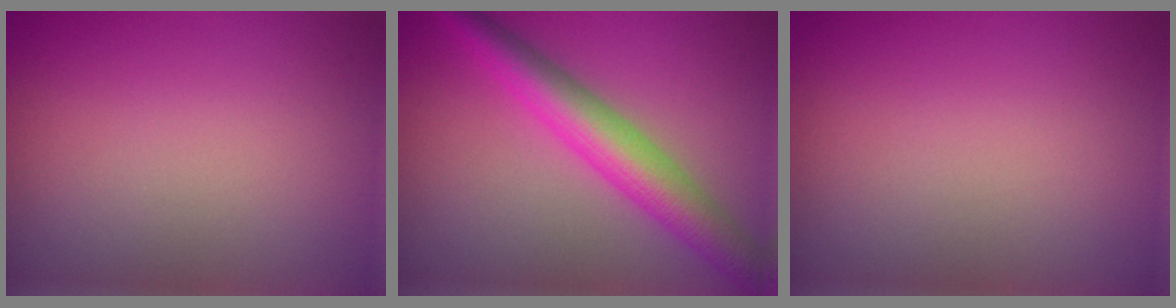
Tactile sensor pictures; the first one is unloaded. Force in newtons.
{"total": 5.9, "press": 5.9, "slide": 0.1}
{"total": 0.0}